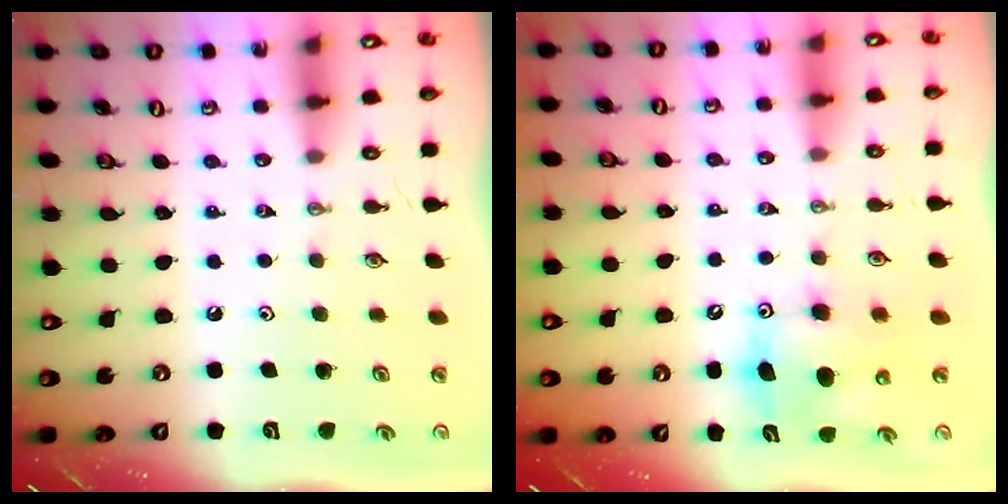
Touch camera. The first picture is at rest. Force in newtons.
{"total": 9.1, "press": 9.0, "slide": 1.8}